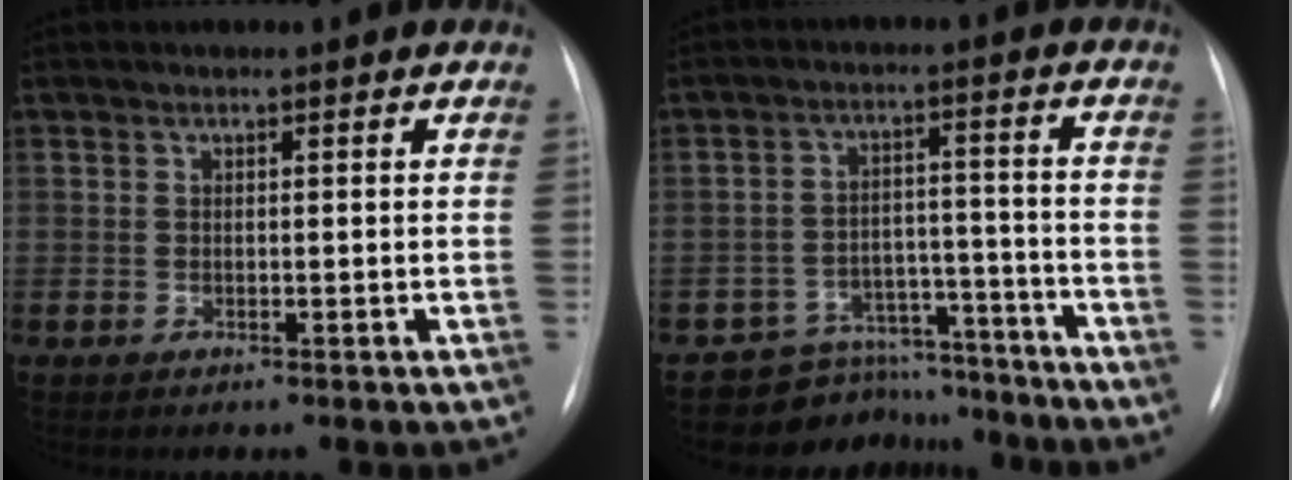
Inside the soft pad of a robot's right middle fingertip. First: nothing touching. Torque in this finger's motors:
{"motor_torque": [0.67, -0.86, 0.26, 0.01]}